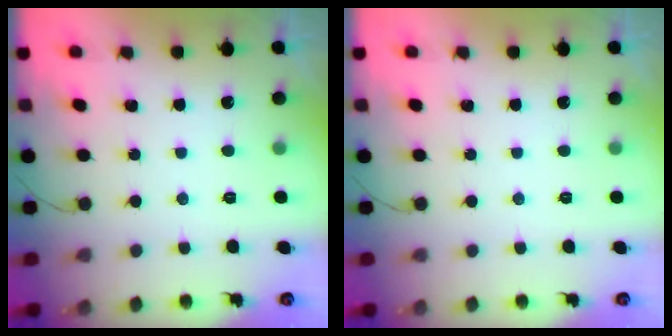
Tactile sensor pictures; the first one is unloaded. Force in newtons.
{"total": 0.0}